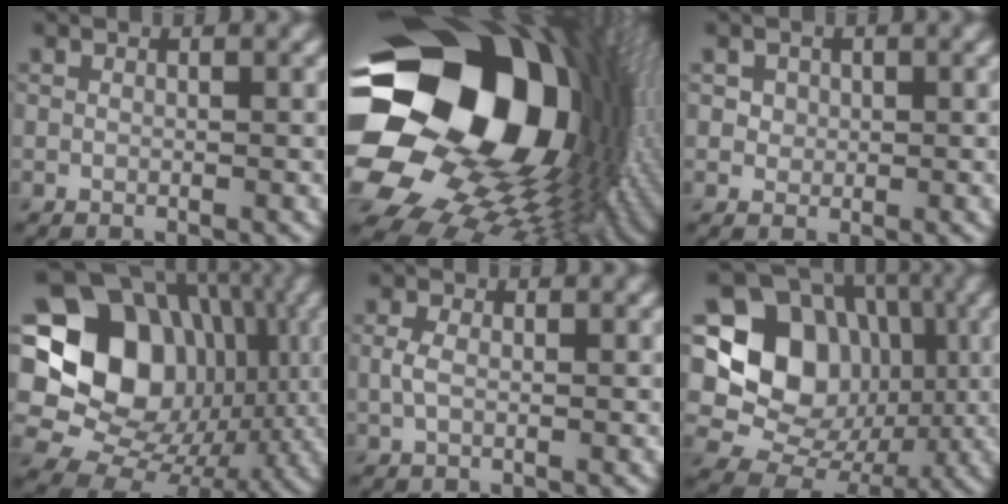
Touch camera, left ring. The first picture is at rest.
{"total": 22.8, "force": [2.4, 16.6, 15.4], "torque": [-0.297, -0.044, 0.045]}
{"total": 1.7, "force": [0.7, 1.4, 0.6], "torque": [-0.016, -0.003, 0.025]}
{"total": 18.8, "force": [2.7, 16.1, 9.3], "torque": [-0.187, 0.026, 0.041]}
{"total": 1.6, "force": [0.1, 1.0, 1.2], "torque": [-0.030, 0.001, 0.000]}
{"total": 12.3, "force": [1.3, 10.5, 6.2], "torque": [-0.095, 0.001, 0.002]}